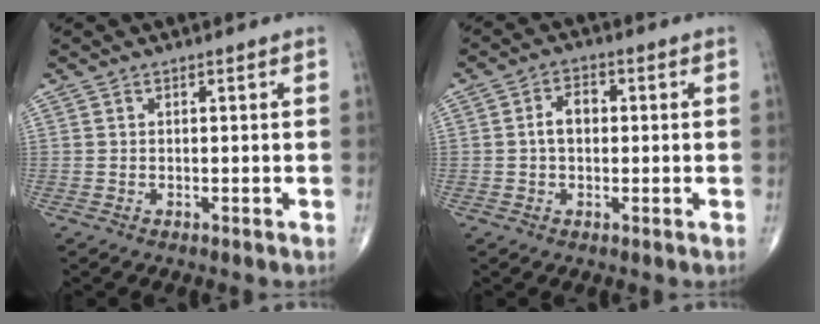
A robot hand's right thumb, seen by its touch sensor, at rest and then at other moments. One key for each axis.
{"total": 4.2, "fx": 0.1, "fy": 2.7, "fz": 3.1, "tx": -0.051, "ty": 0.016, "tz": -0.004}